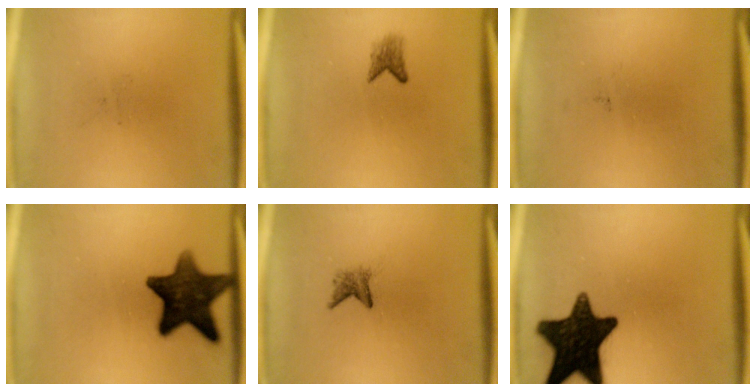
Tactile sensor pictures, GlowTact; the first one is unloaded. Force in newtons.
{"total": 1.8}
{"total": 0.0}
{"total": 13.4}
{"total": 1.8}
{"total": 16.2}